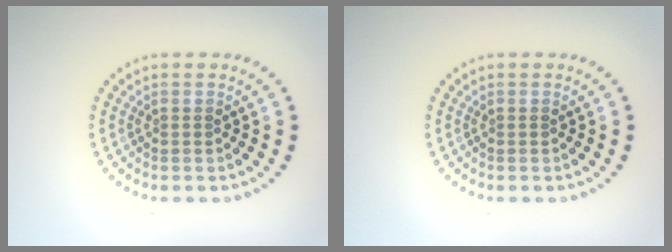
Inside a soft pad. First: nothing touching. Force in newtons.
{"total": 0.0}